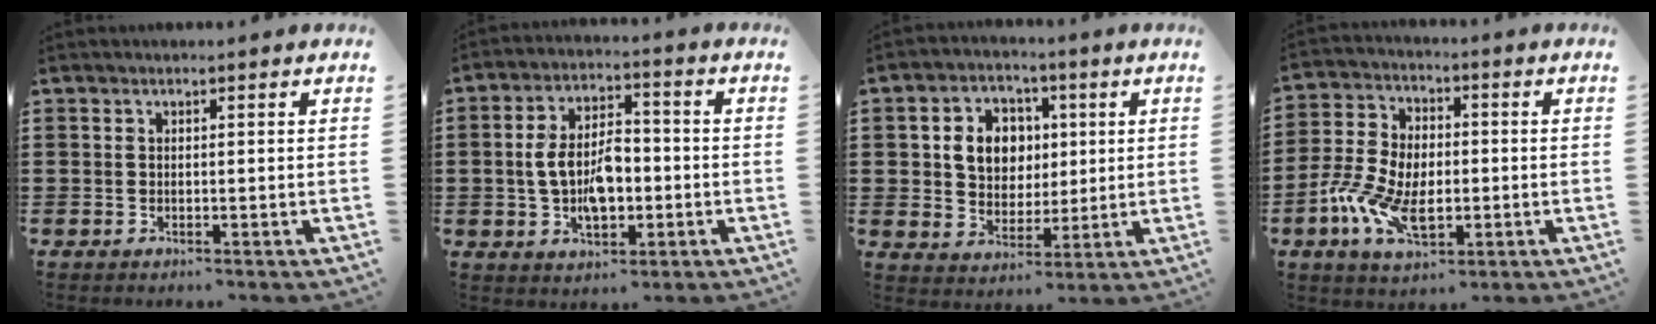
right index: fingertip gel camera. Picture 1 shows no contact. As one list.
[{"total": 8.4, "force": [-1.1, 4.6, 6.9], "torque": [-0.137, 0.008, -0.026]}, {"total": 7.4, "force": [1.2, 6.4, 3.6], "torque": [-0.081, 0.016, 0.016]}, {"total": 10.1, "force": [-2.8, 5.7, 7.8], "torque": [-0.190, -0.002, -0.055]}]